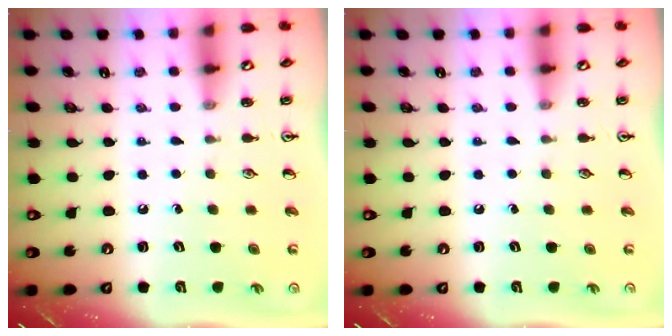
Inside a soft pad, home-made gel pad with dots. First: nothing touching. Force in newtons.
{"total": 0.0}